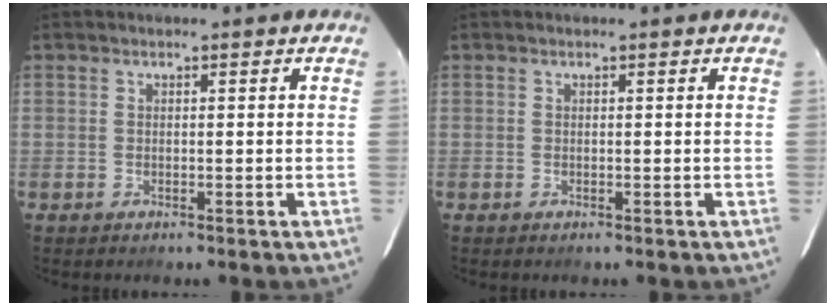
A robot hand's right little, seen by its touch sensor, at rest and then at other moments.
{"total": 0.0}